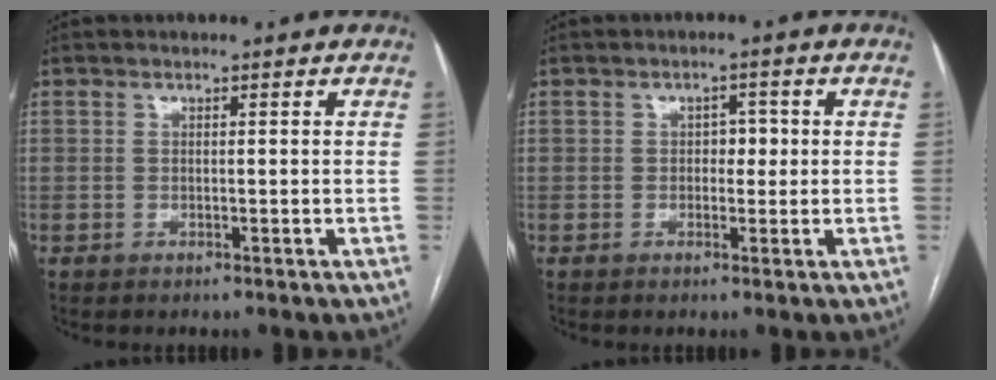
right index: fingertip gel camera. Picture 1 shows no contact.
{"total": 2.3, "force": [0.1, 1.5, 1.8], "torque": [-0.020, 0.008, 0.000]}